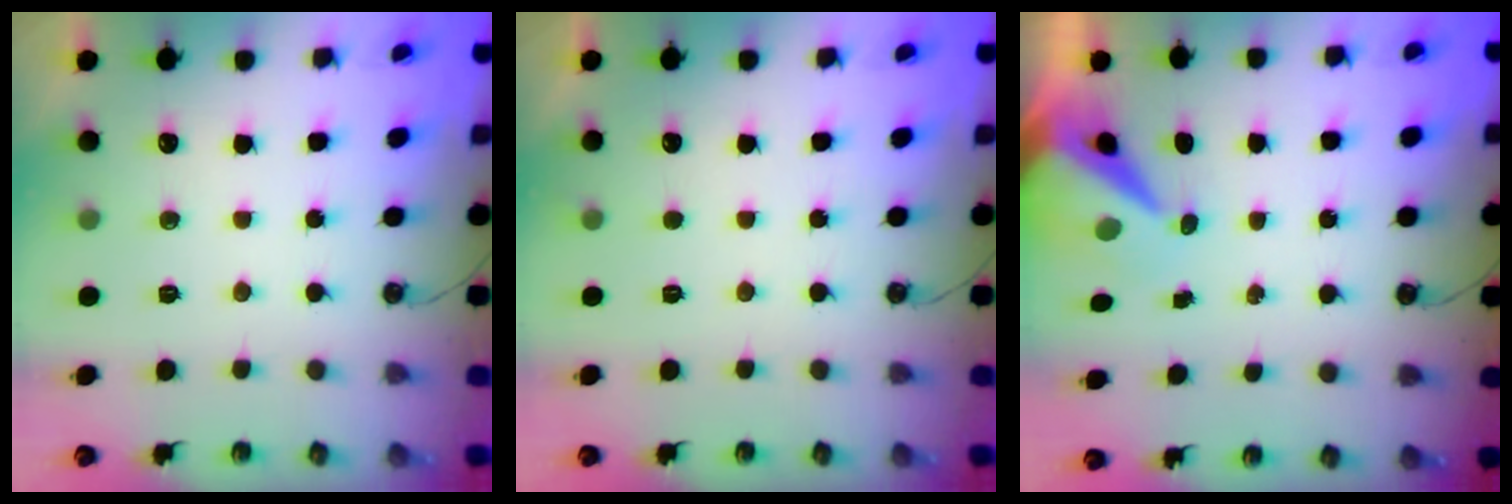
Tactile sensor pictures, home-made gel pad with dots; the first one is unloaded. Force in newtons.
{"total": 3.6, "press": 3.5, "slide": 0.3}
{"total": 8.6, "press": 8.5, "slide": 1.0}